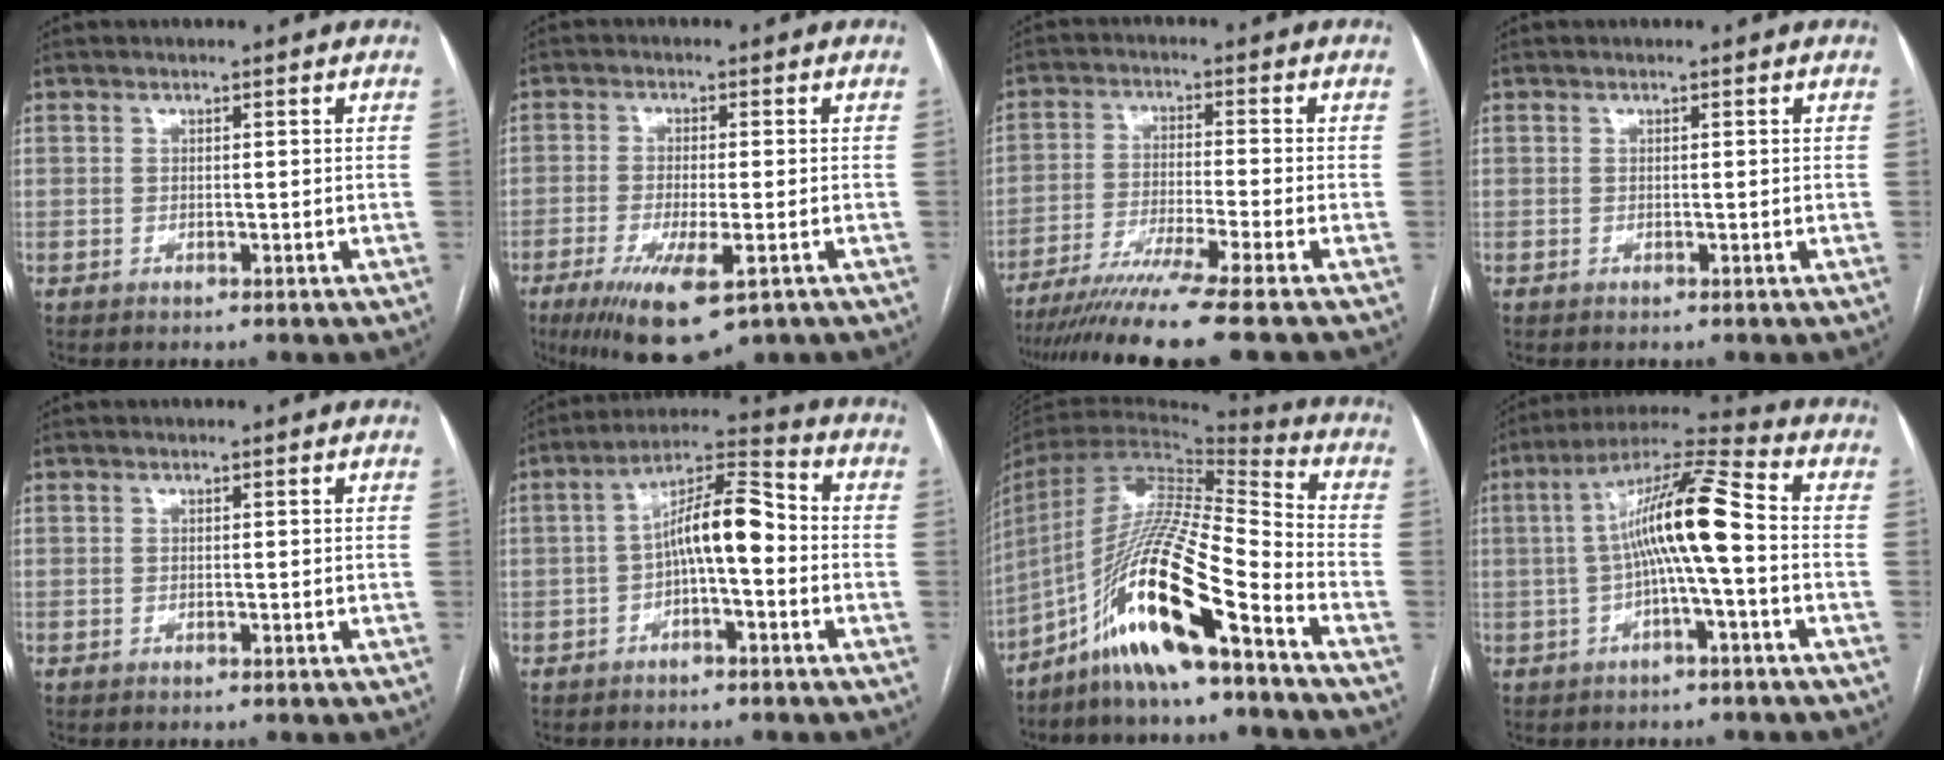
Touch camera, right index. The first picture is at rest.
{"total": 10.8, "force": [-5.7, 2.5, 8.8], "torque": [-0.155, -0.028, -0.088]}
{"total": 13.0, "force": [-10.5, -2.3, 7.3], "torque": [-0.106, -0.040, -0.167]}
{"total": 0.0}
{"total": 0.0}
{"total": 9.2, "force": [-1.2, 2.4, 8.8], "torque": [-0.153, 0.035, -0.021]}
{"total": 17.9, "force": [-10.8, 0.7, 14.2], "torque": [-0.288, -0.010, -0.203]}
{"total": 11.6, "force": [-0.6, 0.6, 11.5], "torque": [-0.209, 0.030, -0.015]}